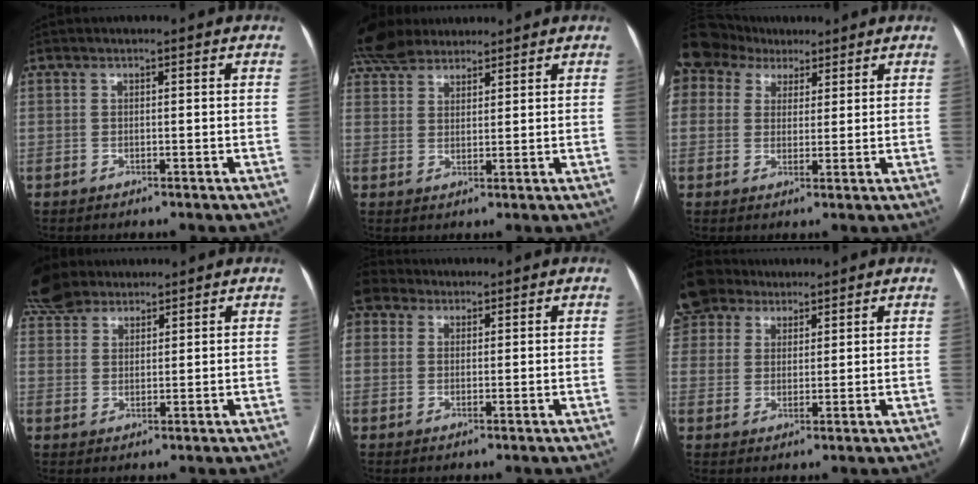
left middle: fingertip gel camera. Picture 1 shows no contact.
{"total": 8.4, "force": [7.6, 2.8, 2.4], "torque": [-0.049, 0.035, 0.143]}
{"total": 13.2, "force": [8.3, 9.5, 3.9], "torque": [-0.118, 0.060, 0.155]}
{"total": 8.3, "force": [7.0, 3.7, 2.3], "torque": [-0.052, 0.031, 0.135]}
{"total": 4.8, "force": [3.4, 3.3, 1.1], "torque": [-0.035, 0.031, 0.070]}
{"total": 10.5, "force": [8.0, 6.5, 2.1], "torque": [-0.064, 0.039, 0.161]}